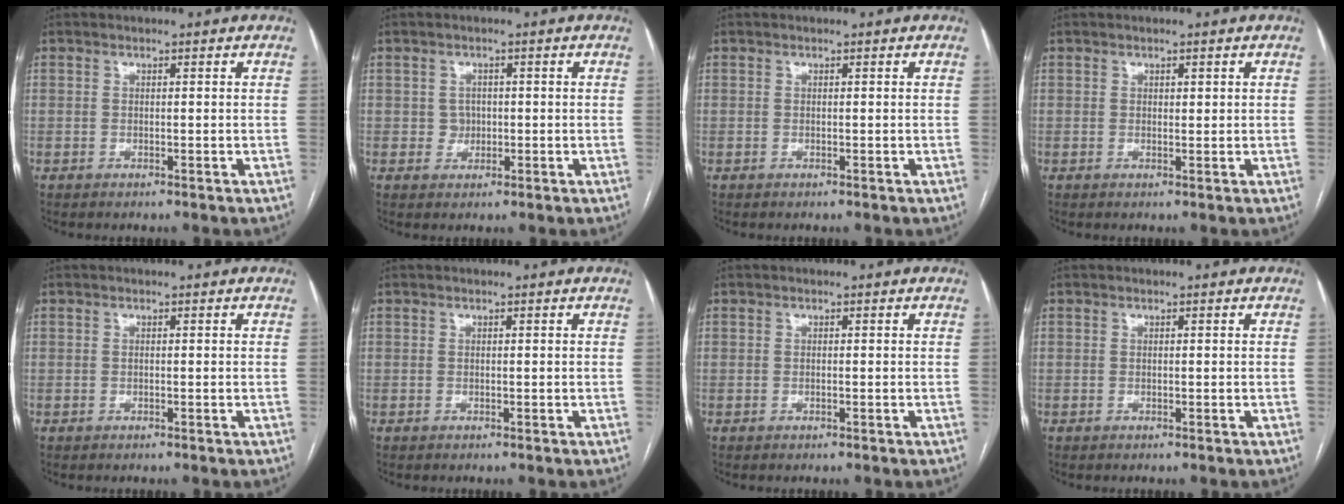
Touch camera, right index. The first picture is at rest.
{"total": 2.0, "force": [0.0, 1.9, 0.7], "torque": [-0.007, 0.004, 0.002]}
{"total": 0.0}
{"total": 0.8, "force": [0.4, 0.4, 0.6], "torque": [-0.005, -0.001, 0.004]}
{"total": 0.0}
{"total": 0.0}
{"total": 0.0}
{"total": 0.0}